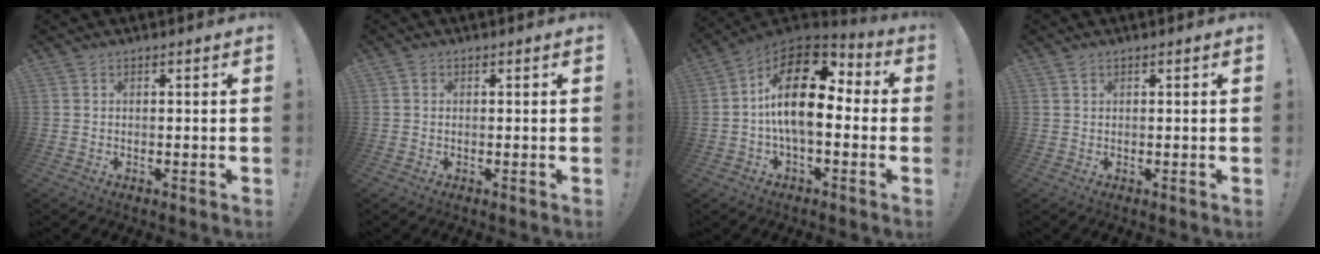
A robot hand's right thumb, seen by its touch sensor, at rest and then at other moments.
{"total": 0.7, "force": [0.2, 0.6, 0.0], "torque": [0.007, -0.001, 0.002]}
{"total": 18.9, "force": [2.4, 9.0, 16.4], "torque": [-0.293, -0.005, 0.041]}
{"total": 0.8, "force": [0.6, 0.5, 0.2], "torque": [0.002, -0.001, 0.010]}